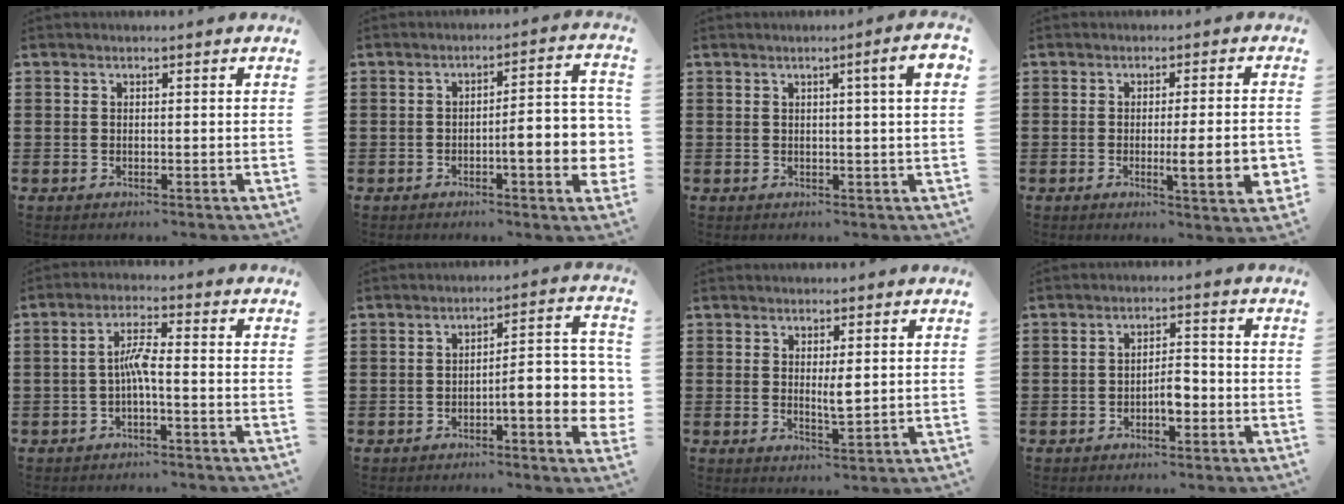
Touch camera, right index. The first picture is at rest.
{"total": 7.9, "force": [-2.1, 1.7, 7.4], "torque": [-0.104, -0.007, -0.037]}
{"total": 4.4, "force": [1.4, -0.1, 4.2], "torque": [-0.072, -0.004, 0.018]}
{"total": 7.1, "force": [-1.4, 0.8, 6.9], "torque": [-0.095, -0.016, -0.023]}
{"total": 4.2, "force": [-1.1, 0.5, 4.1], "torque": [-0.084, 0.002, -0.026]}
{"total": 6.8, "force": [-2.4, 1.4, 6.2], "torque": [-0.085, -0.015, -0.046]}
{"total": 3.0, "force": [0.6, 0.6, 2.9], "torque": [-0.049, -0.004, 0.009]}
{"total": 3.6, "force": [-1.4, 1.4, 3.1], "torque": [-0.055, 0.007, -0.026]}